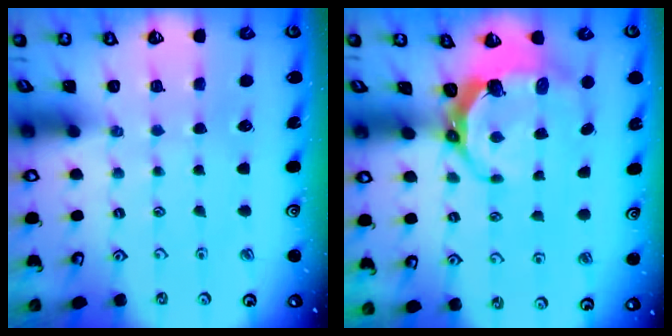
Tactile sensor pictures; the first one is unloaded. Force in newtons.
{"total": 7.6, "press": 6.1, "slide": 4.5}